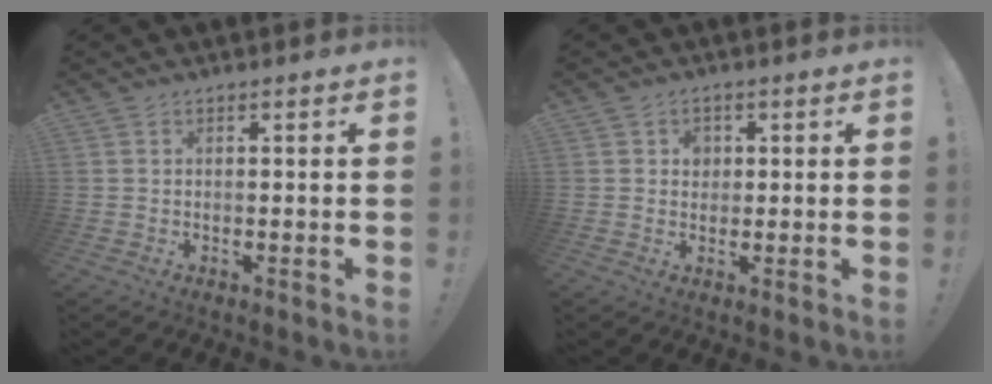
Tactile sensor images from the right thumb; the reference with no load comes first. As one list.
[{"total": 3.0, "force": [0.7, 2.7, 1.0], "torque": [-0.008, -0.002, 0.009]}]